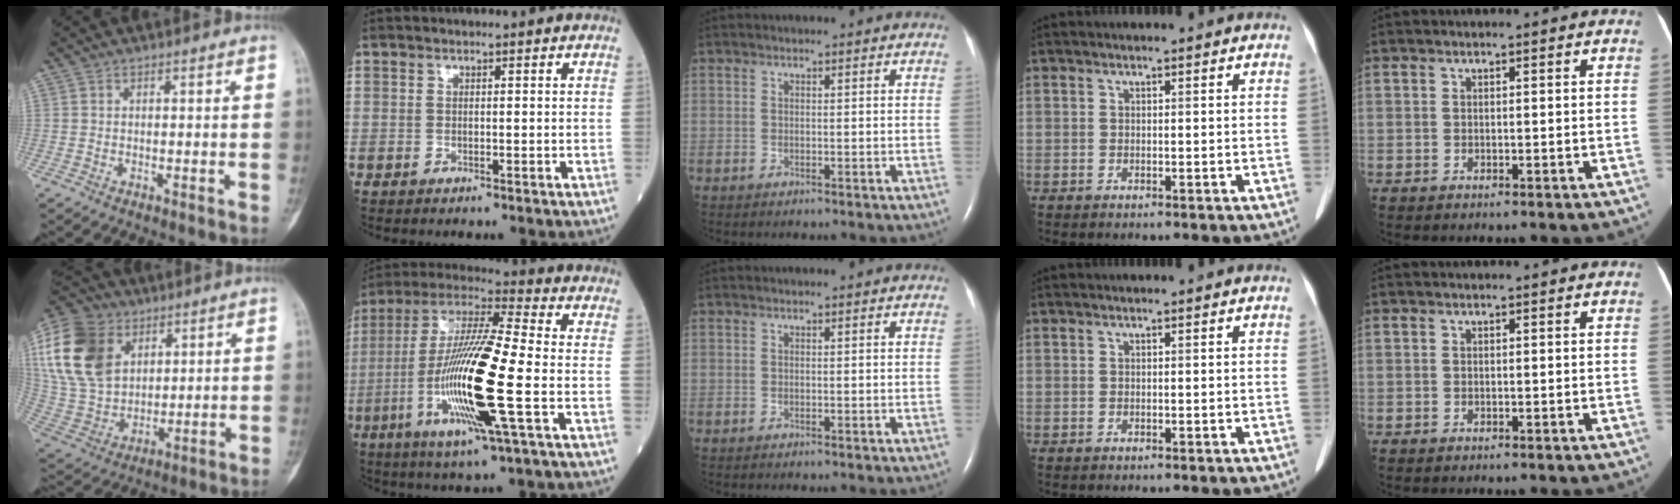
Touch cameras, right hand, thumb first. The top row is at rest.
{"thumb": {"total": 19.7, "force": [7.3, 13.9, 12.0], "torque": [-0.236, -0.011, 0.142]}, "index": {"total": 18.4, "force": [-4.4, 0.7, 17.9], "torque": [-0.364, -0.016, -0.090]}}